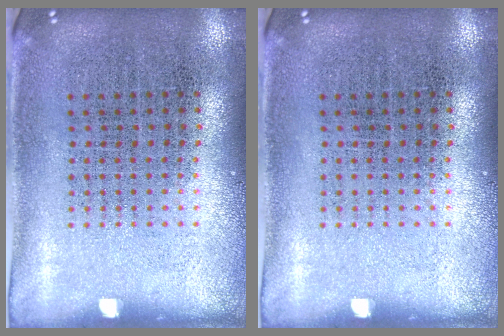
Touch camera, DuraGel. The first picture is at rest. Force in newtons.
{"total": 0.0}